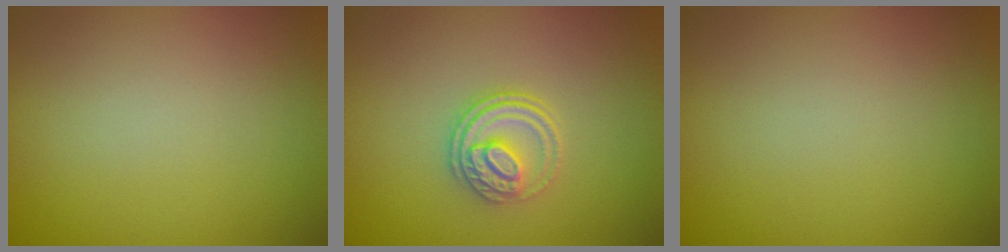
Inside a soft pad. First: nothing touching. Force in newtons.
{"total": 3.0, "press": 2.5, "slide": 1.7}
{"total": 0.0}